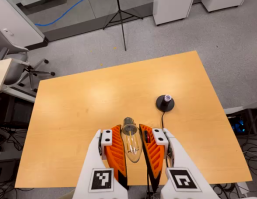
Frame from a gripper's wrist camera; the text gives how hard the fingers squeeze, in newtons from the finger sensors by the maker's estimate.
{"total": 21.2, "left": 23.0, "right": 19.4}